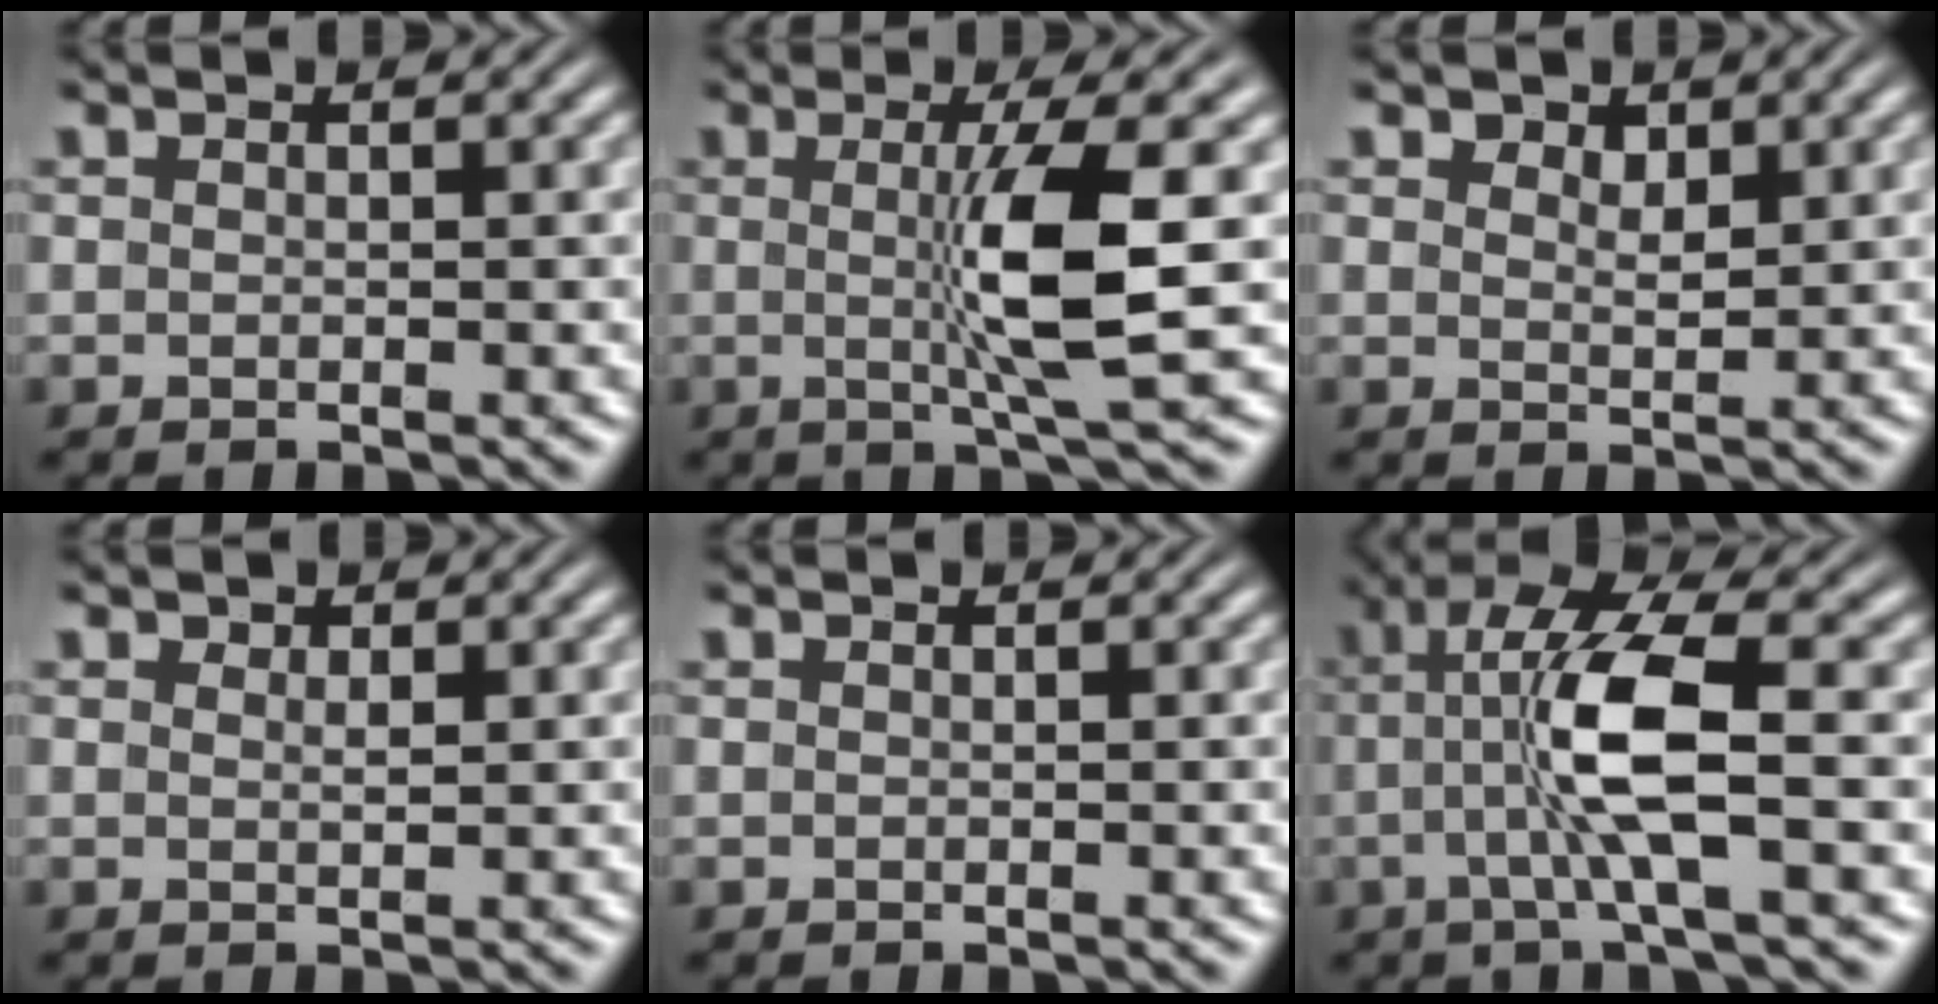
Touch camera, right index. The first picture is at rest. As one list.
[{"total": 5.9, "force": [0.4, 0.0, 5.9], "torque": [-0.106, -0.009, 0.011]}, {"total": 1.7, "force": [1.2, 0.7, 0.9], "torque": [-0.015, -0.013, 0.026]}, {"total": 0.7, "force": [0.6, 0.1, 0.4], "torque": [-0.006, -0.008, 0.014]}, {"total": 0.0}, {"total": 6.6, "force": [0.6, 1.7, 6.3], "torque": [-0.120, -0.002, 0.008]}]